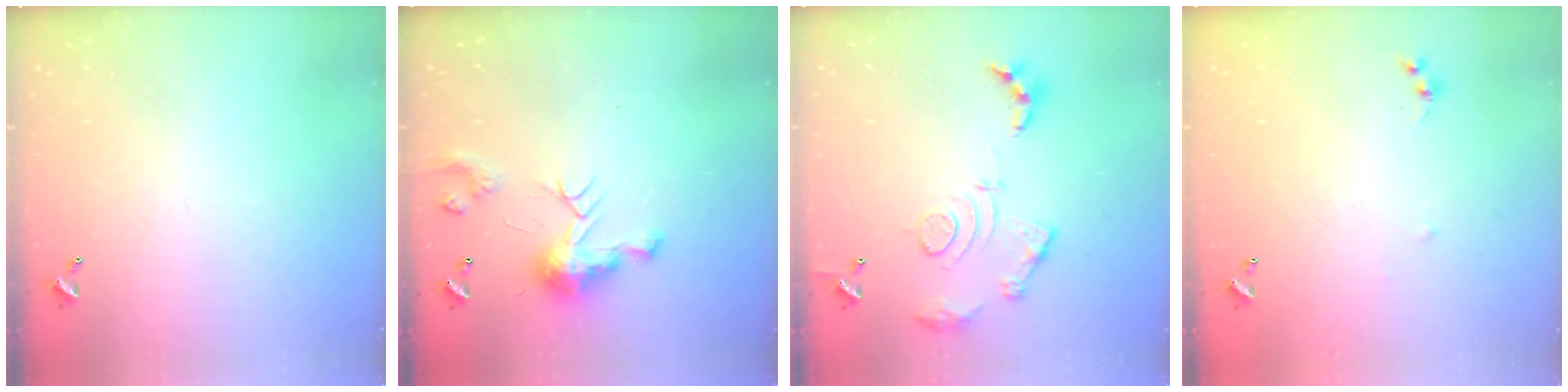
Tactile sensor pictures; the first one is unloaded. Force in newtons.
{"total": 9.4, "press": 9.4, "slide": 0.8}
{"total": 12.5, "press": 12.5, "slide": 0.9}
{"total": 5.7, "press": 5.7, "slide": 0.6}